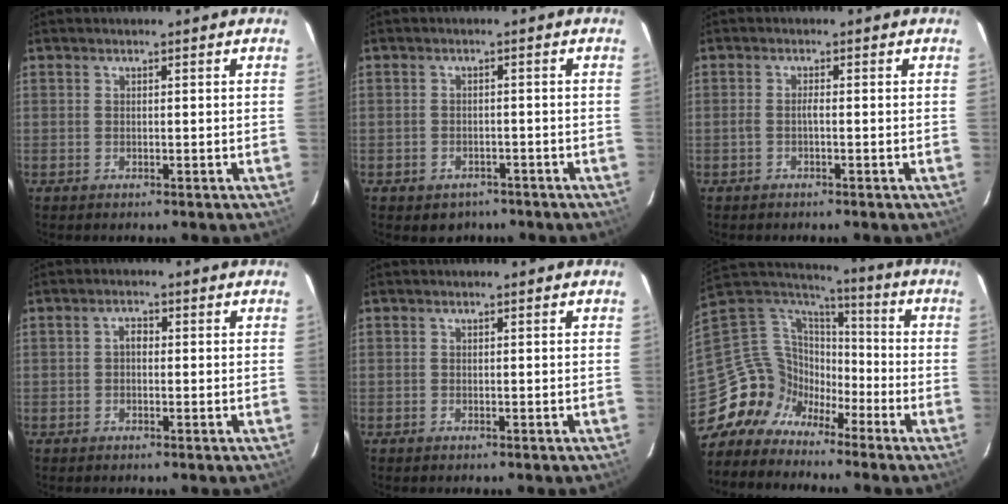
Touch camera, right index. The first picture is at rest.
{"total": 4.3, "force": [-2.9, 3.0, 1.0], "torque": [-0.026, 0.004, -0.033]}
{"total": 1.2, "force": [-0.5, 0.0, 1.0], "torque": [-0.021, 0.003, -0.012]}
{"total": 1.5, "force": [-0.2, 1.1, 1.0], "torque": [-0.019, 0.008, -0.007]}
{"total": 0.0}
{"total": 12.8, "force": [-8.8, 8.8, 3.0], "torque": [-0.076, 0.029, -0.173]}